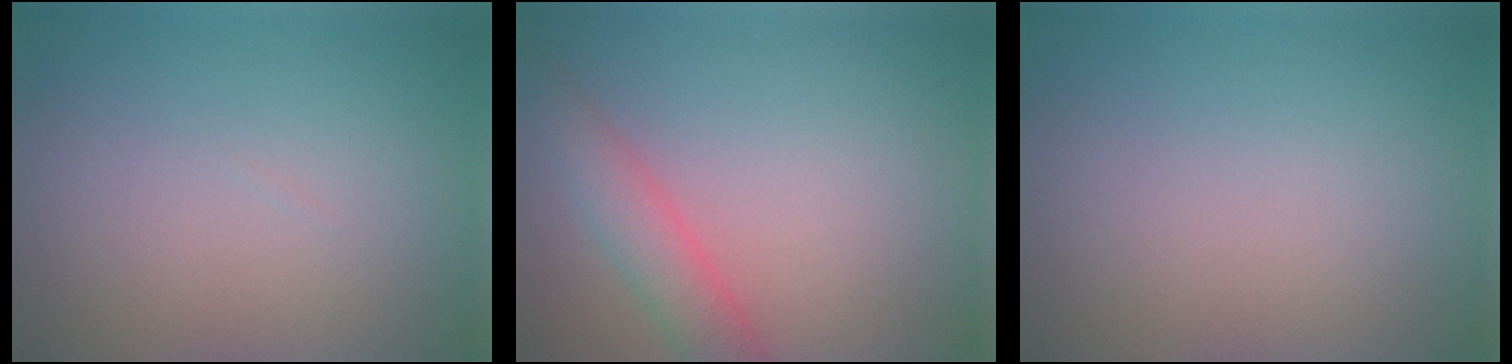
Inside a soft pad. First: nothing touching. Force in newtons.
{"total": 3.3, "press": 3.3, "slide": 0.2}
{"total": 0.0}